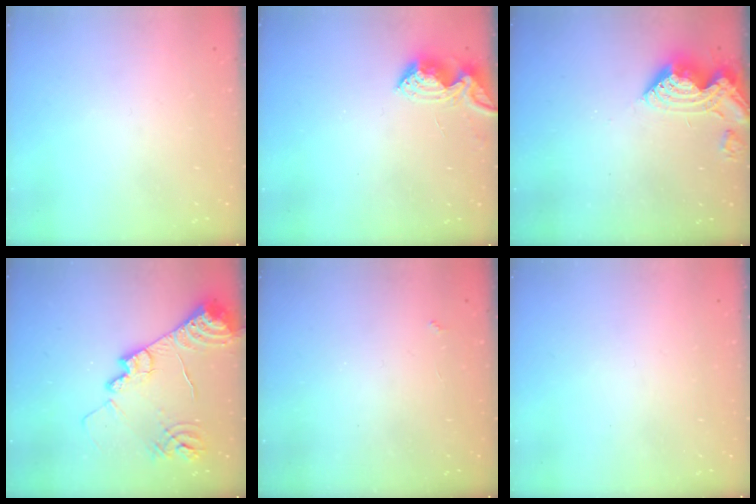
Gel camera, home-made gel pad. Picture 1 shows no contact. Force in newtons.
{"total": 6.9, "press": 6.9, "slide": 0.7}
{"total": 11.5, "press": 11.5, "slide": 0.8}
{"total": 16.5, "press": 16.4, "slide": 1.7}
{"total": 2.2, "press": 2.2, "slide": 0.4}
{"total": 0.0}